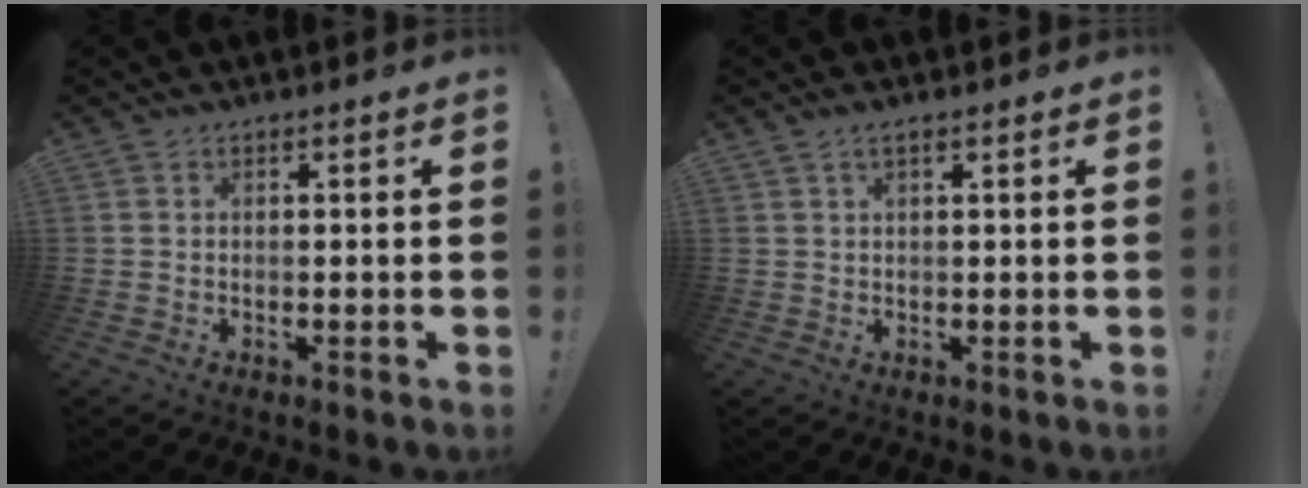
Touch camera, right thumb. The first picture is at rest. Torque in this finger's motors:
{"motor_torque": [0.12, -0.38, -0.07, 0.07, 0.11]}